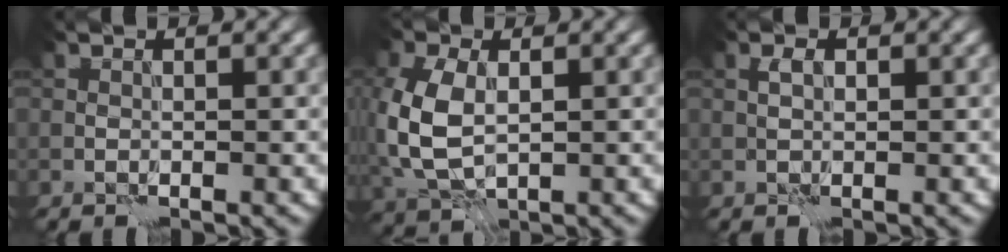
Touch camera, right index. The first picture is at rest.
{"total": 6.3, "force": [0.2, 4.1, 4.8], "torque": [-0.129, -0.003, 0.007]}
{"total": 0.9, "force": [0.4, 0.5, 0.6], "torque": [-0.010, 0.002, 0.007]}